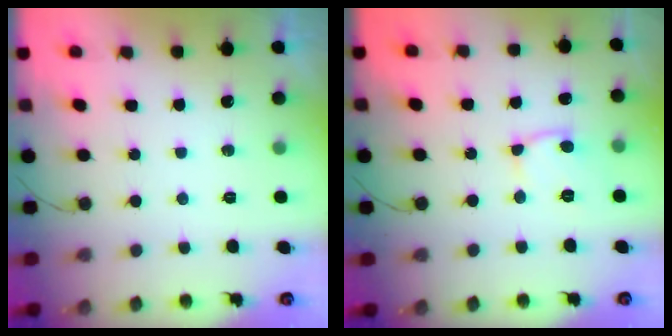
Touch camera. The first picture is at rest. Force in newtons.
{"total": 8.5, "press": 8.4, "slide": 1.1}